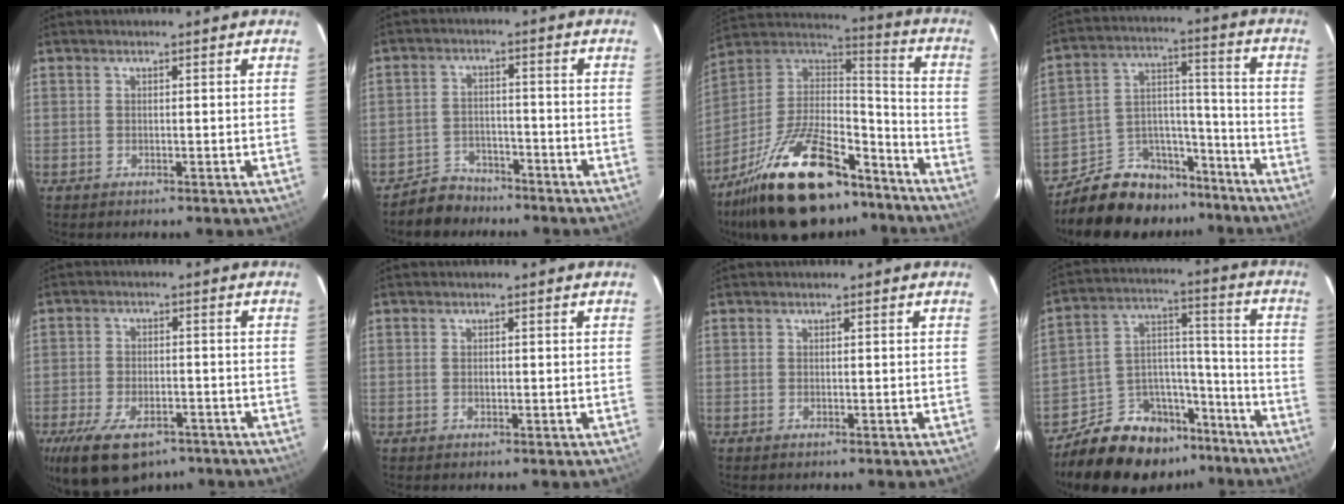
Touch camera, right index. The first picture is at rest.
{"total": 5.7, "force": [-4.8, 3.0, 0.2], "torque": [-0.022, 0.016, -0.080]}
{"total": 29.7, "force": [-20.5, 12.3, 17.6], "torque": [-0.335, 0.001, -0.316]}
{"total": 15.0, "force": [-12.2, 8.0, 3.8], "torque": [-0.077, 0.062, -0.179]}
{"total": 15.2, "force": [-9.8, 7.6, 8.7], "torque": [-0.197, -0.026, -0.156]}
{"total": 0.7, "force": [-0.1, 0.5, 0.5], "torque": [-0.007, 0.002, -0.002]}
{"total": 0.0}
{"total": 18.0, "force": [-13.6, 9.7, 6.6], "torque": [-0.134, 0.061, -0.197]}